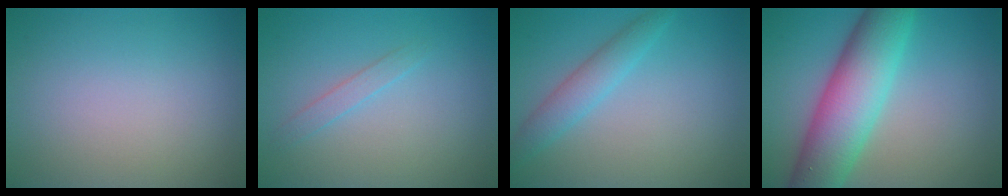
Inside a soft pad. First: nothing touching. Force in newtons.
{"total": 1.2, "press": 1.2, "slide": 0.1}
{"total": 2.6, "press": 2.6, "slide": 0.0}
{"total": 9.2, "press": 9.2, "slide": 0.4}